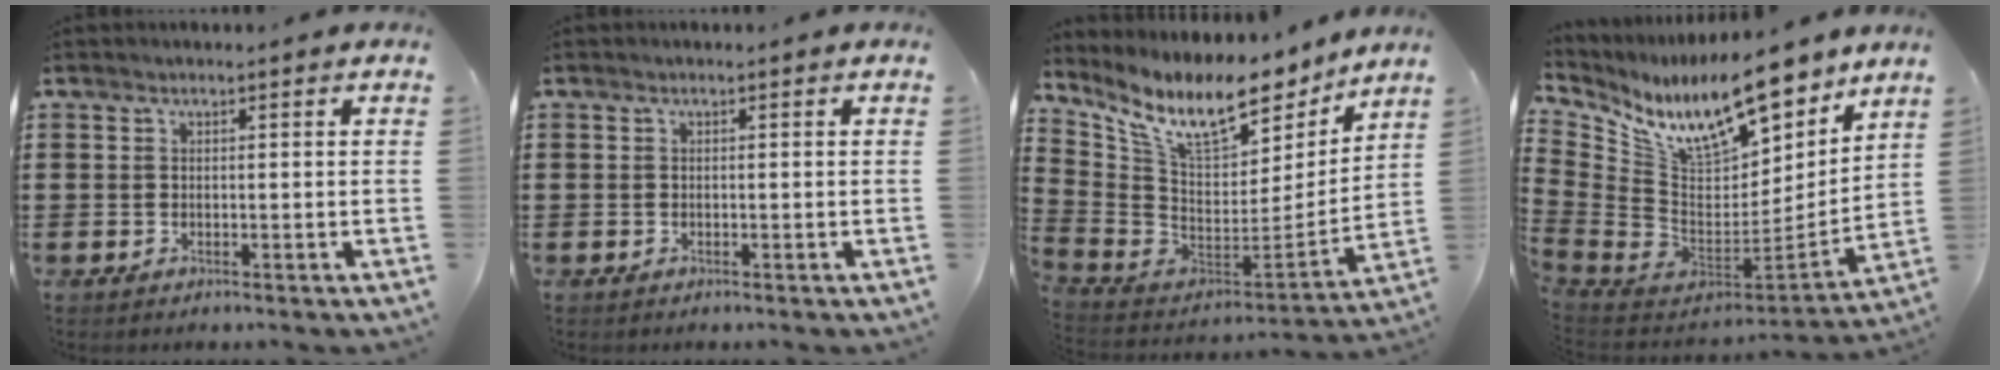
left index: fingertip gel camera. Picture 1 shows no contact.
{"total": 0.0}
{"total": 12.3, "force": [8.6, 3.9, 8.0], "torque": [-0.173, -0.055, 0.147]}
{"total": 15.8, "force": [10.7, 5.7, 10.1], "torque": [-0.209, -0.081, 0.182]}